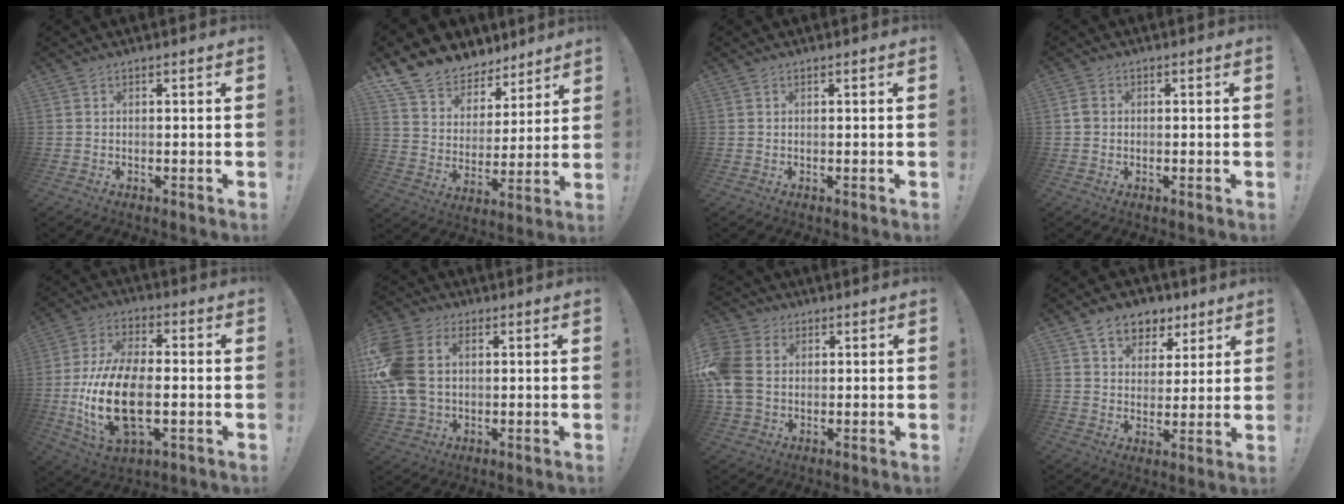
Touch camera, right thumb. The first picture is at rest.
{"total": 12.0, "force": [9.6, 6.9, 2.2], "torque": [-0.048, -0.077, 0.181]}
{"total": 0.0}
{"total": 2.5, "force": [0.0, 2.2, 1.2], "torque": [-0.012, 0.004, -0.001]}
{"total": 20.4, "force": [-3.5, 10.9, 16.8], "torque": [-0.333, 0.006, -0.050]}
{"total": 14.7, "force": [2.4, 10.9, 9.5], "torque": [-0.208, -0.003, 0.047]}
{"total": 12.5, "force": [1.4, 9.8, 7.7], "torque": [-0.175, 0.008, 0.031]}
{"total": 10.2, "force": [6.4, 7.0, 3.6], "torque": [-0.051, -0.033, 0.122]}